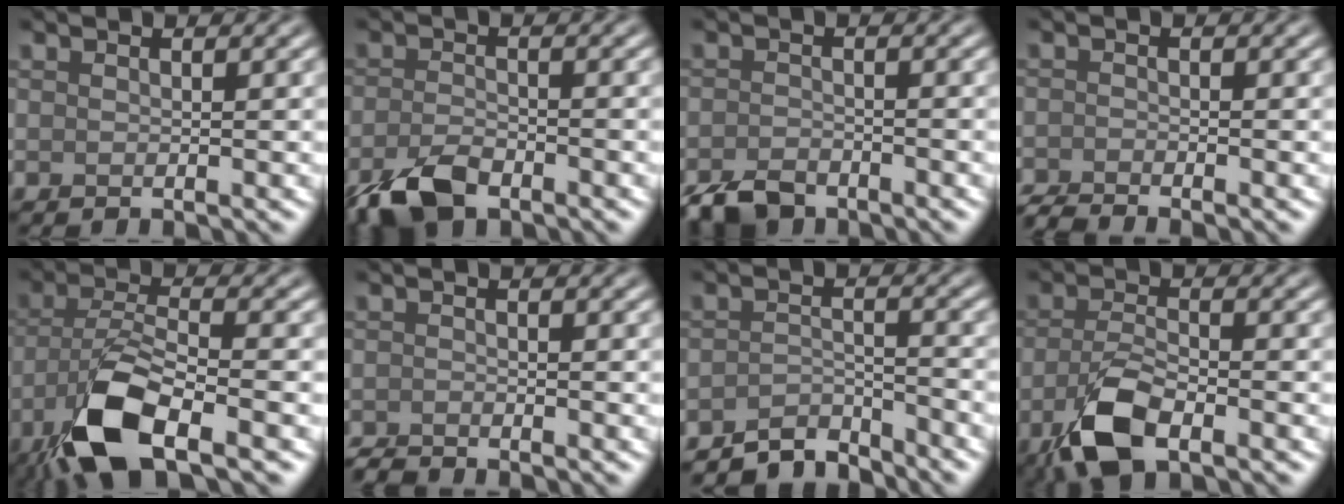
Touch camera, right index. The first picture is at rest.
{"total": 4.5, "force": [-3.1, 1.8, 2.8], "torque": [-0.055, -0.005, -0.066]}
{"total": 3.3, "force": [-2.7, 1.5, 1.3], "torque": [-0.021, -0.003, -0.056]}
{"total": 2.1, "force": [-2.0, 0.1, 0.6], "torque": [-0.013, -0.009, -0.045]}
{"total": 8.9, "force": [-4.9, 2.9, 6.8], "torque": [-0.136, -0.003, -0.102]}
{"total": 1.7, "force": [-1.7, 0.1, 0.2], "torque": [-0.003, -0.005, -0.038]}
{"total": 3.7, "force": [-3.6, 0.6, 0.8], "torque": [-0.009, 0.007, -0.070]}
{"total": 5.6, "force": [-2.8, 2.4, 4.2], "torque": [-0.096, -0.010, -0.061]}